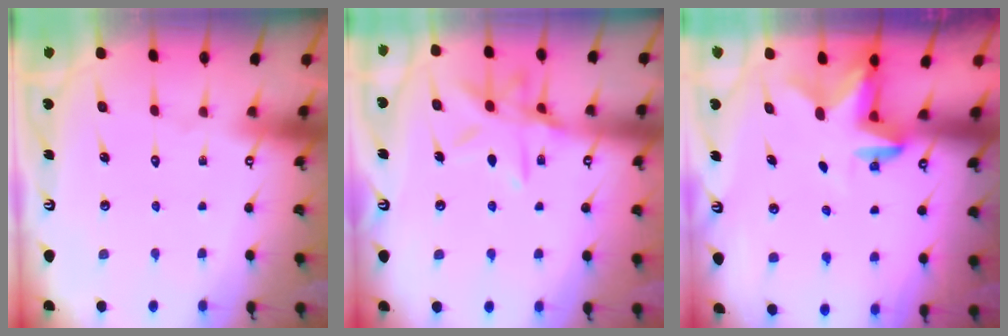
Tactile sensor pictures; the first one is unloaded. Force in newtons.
{"total": 11.8, "press": 11.7, "slide": 0.9}
{"total": 2.6, "press": 2.6, "slide": 0.6}